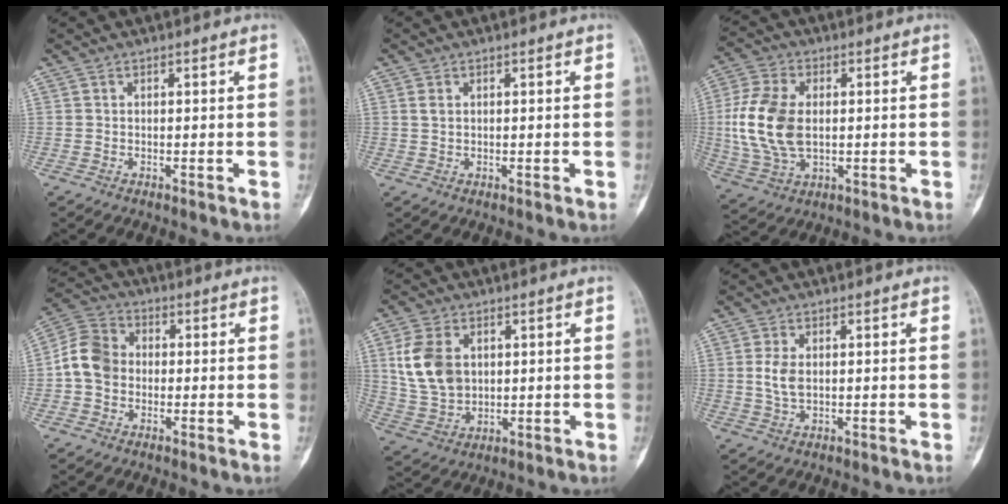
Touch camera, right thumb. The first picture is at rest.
{"total": 1.4, "force": [0.4, 0.9, 0.9], "torque": [-0.018, 0.003, 0.008]}
{"total": 13.7, "force": [0.3, 8.4, 10.8], "torque": [-0.229, 0.003, 0.007]}
{"total": 8.0, "force": [-0.8, 6.6, 4.5], "torque": [-0.070, 0.027, -0.033]}
{"total": 10.7, "force": [2.4, 7.6, 7.2], "torque": [-0.132, -0.005, 0.054]}
{"total": 3.6, "force": [0.2, 2.0, 3.0], "torque": [-0.063, 0.000, 0.003]}